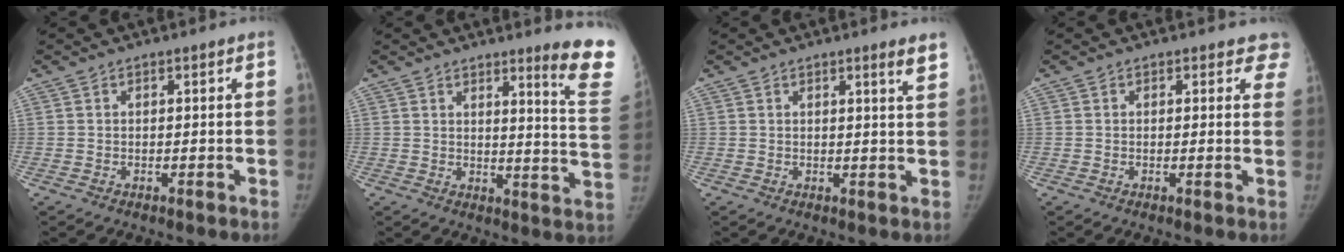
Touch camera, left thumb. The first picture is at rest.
{"total": 12.2, "force": [9.1, 0.5, 8.1], "torque": [-0.078, -0.085, 0.101]}
{"total": 3.1, "force": [2.2, 0.0, 2.2], "torque": [-0.028, -0.016, 0.029]}
{"total": 3.9, "force": [3.3, 1.8, 0.7], "torque": [0.031, -0.014, 0.014]}